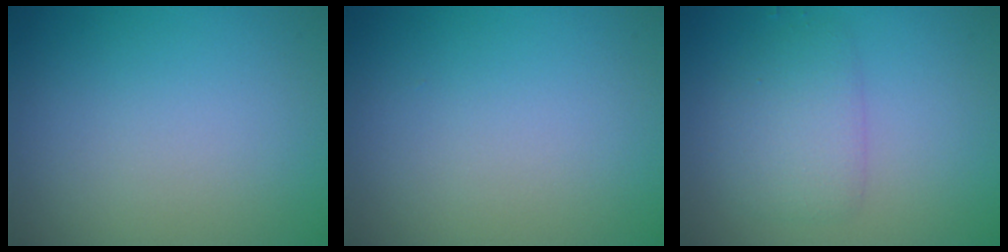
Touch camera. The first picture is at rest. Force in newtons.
{"total": 0.0}
{"total": 2.9, "press": 2.9, "slide": 0.1}